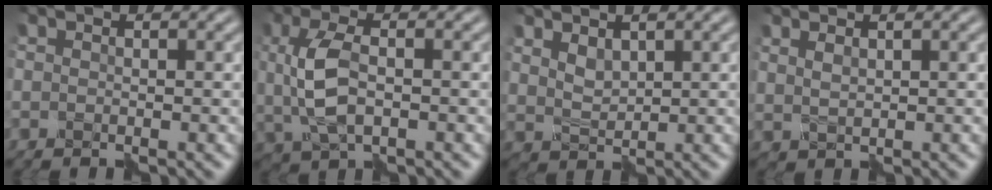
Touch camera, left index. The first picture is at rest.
{"total": 4.7, "force": [0.4, 2.3, 4.1], "torque": [-0.099, 0.004, 0.008]}
{"total": 1.6, "force": [1.2, 0.7, 0.8], "torque": [-0.020, -0.003, 0.030]}
{"total": 1.1, "force": [0.9, 0.2, 0.7], "torque": [-0.017, -0.002, 0.022]}